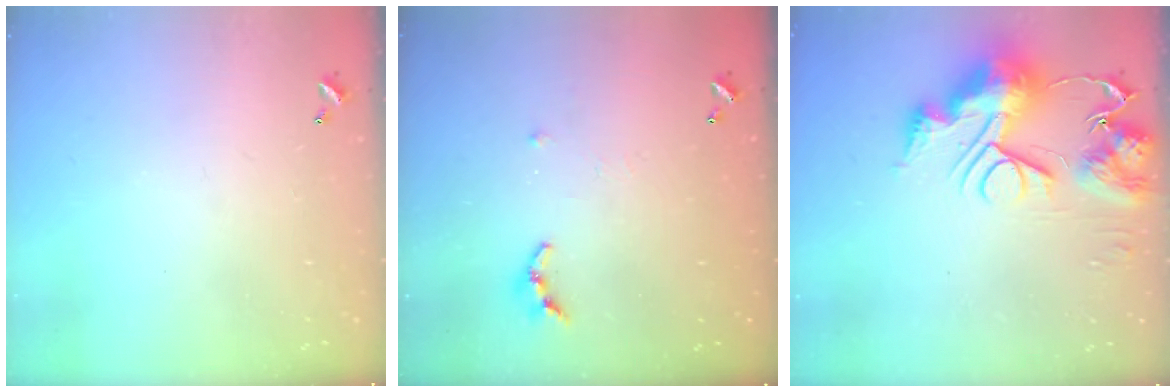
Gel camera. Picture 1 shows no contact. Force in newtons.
{"total": 5.8, "press": 5.8, "slide": 0.1}
{"total": 14.3, "press": 14.2, "slide": 1.6}